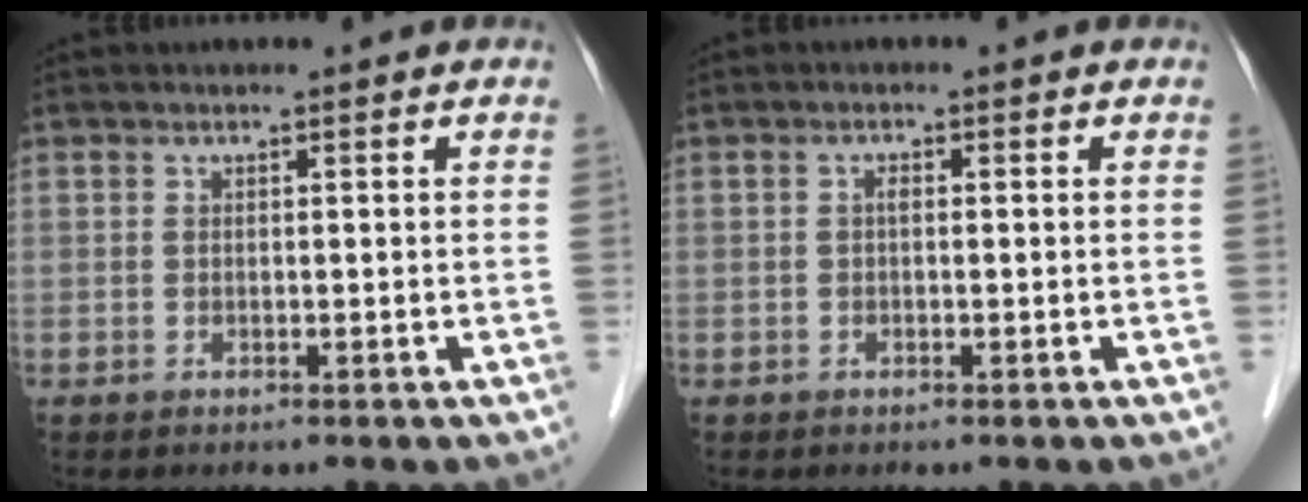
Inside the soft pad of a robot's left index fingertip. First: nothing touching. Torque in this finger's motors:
{"motor_torque": [-0.01, 0.01, 0.00, 0.00]}